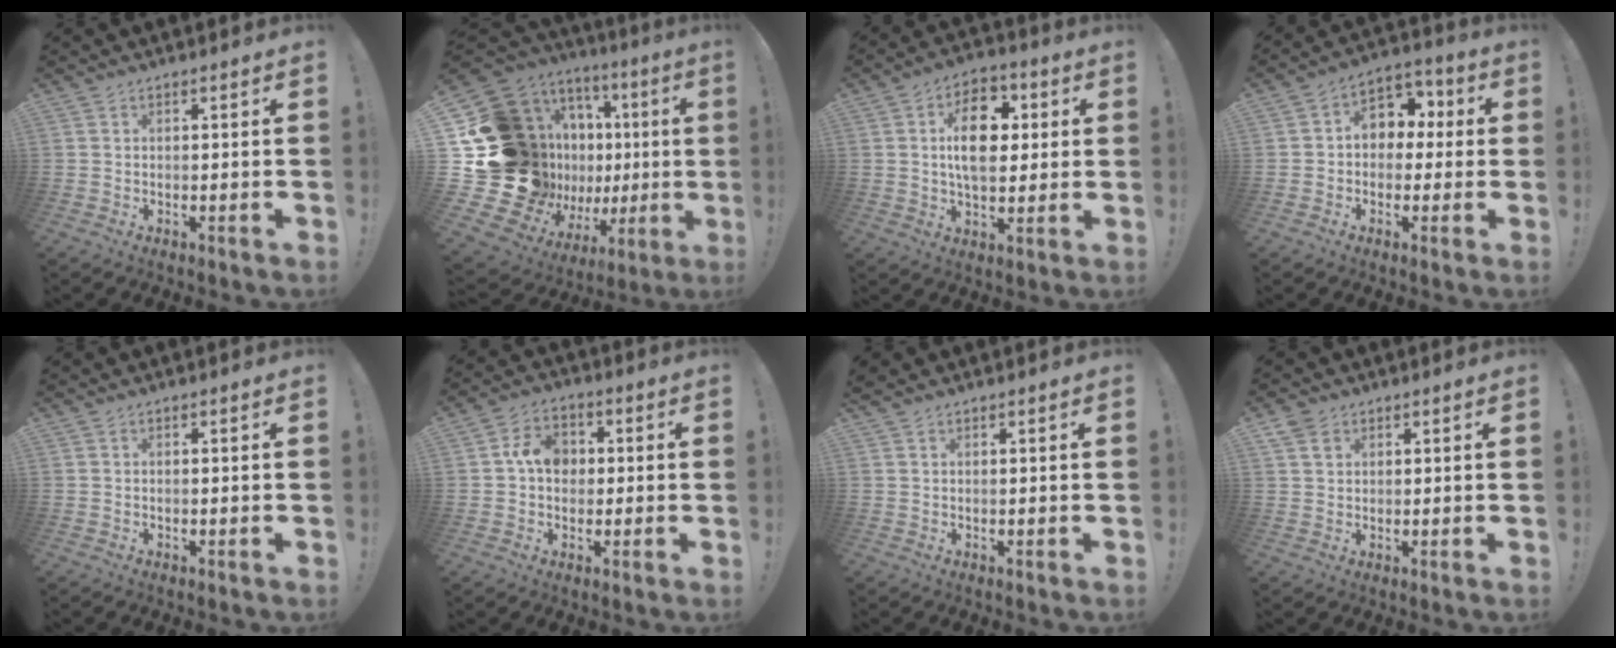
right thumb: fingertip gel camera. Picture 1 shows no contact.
{"total": 24.2, "force": [1.9, 18.5, 15.5], "torque": [-0.268, -0.071, 0.122]}
{"total": 14.5, "force": [2.6, 9.5, 10.7], "torque": [-0.160, 0.011, 0.047]}
{"total": 8.3, "force": [0.9, 7.2, 4.1], "torque": [-0.053, 0.004, 0.022]}
{"total": 0.0}
{"total": 9.1, "force": [1.3, 7.2, 5.4], "torque": [-0.085, 0.018, 0.027]}
{"total": 0.7, "force": [0.7, 0.2, 0.0], "torque": [0.006, -0.002, 0.012]}
{"total": 4.3, "force": [2.5, 3.1, 1.7], "torque": [-0.030, -0.006, 0.049]}